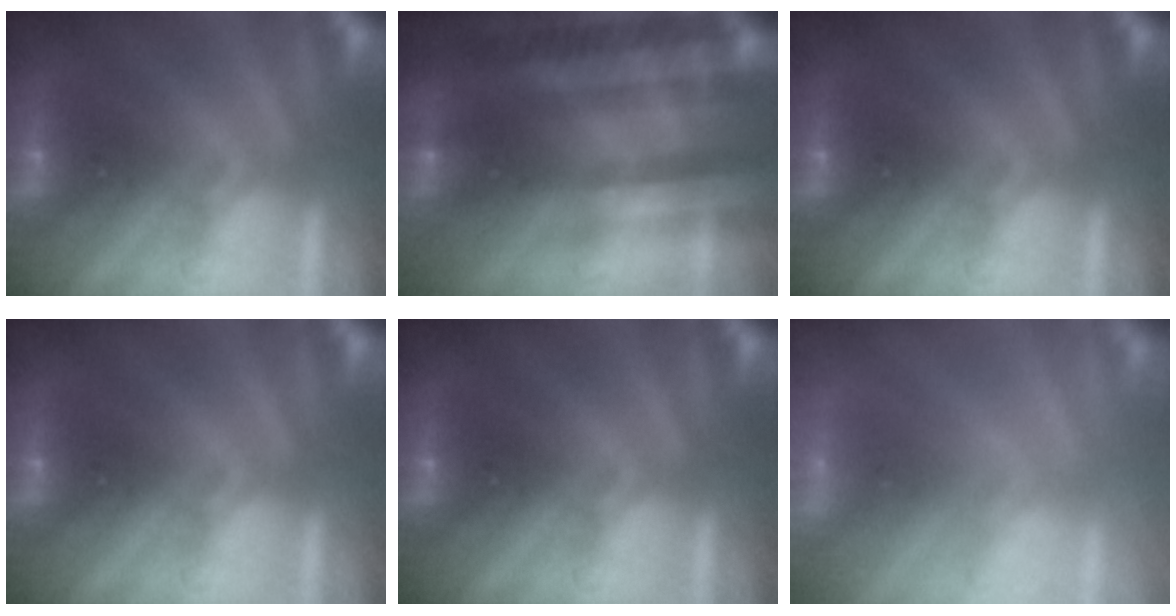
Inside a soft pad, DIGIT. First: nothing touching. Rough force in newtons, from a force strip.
{"total": 2.3}
{"total": 0.0}
{"total": 0.0}
{"total": 0.0}
{"total": 6.1}